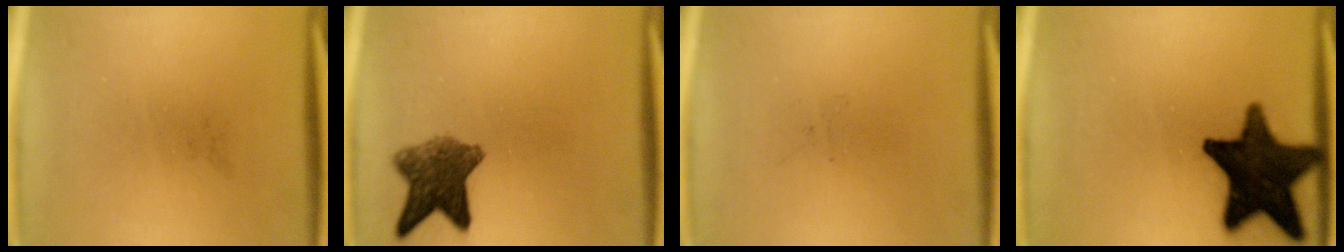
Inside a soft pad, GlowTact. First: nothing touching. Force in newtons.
{"total": 7.4}
{"total": 0.0}
{"total": 17.9}